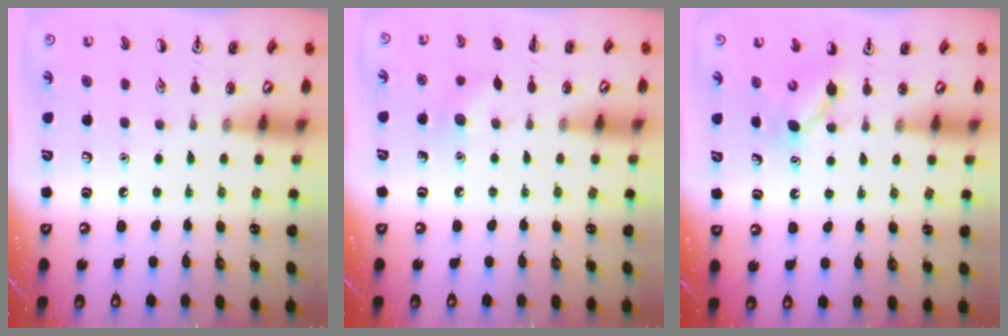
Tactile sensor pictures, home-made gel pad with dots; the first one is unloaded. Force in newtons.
{"total": 6.5, "press": 6.3, "slide": 1.3}
{"total": 2.9, "press": 2.7, "slide": 1.1}